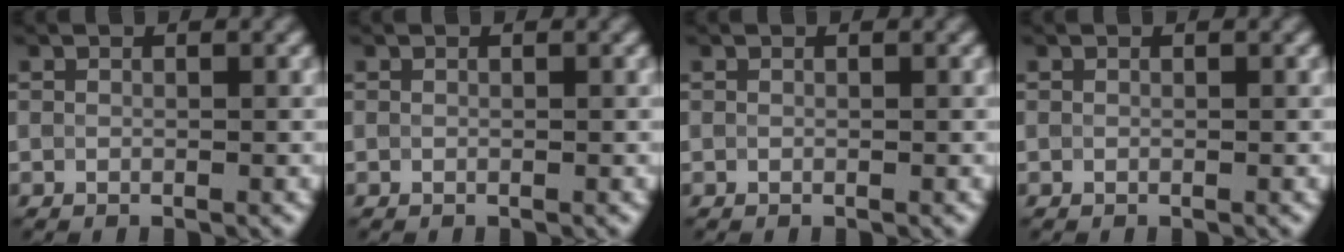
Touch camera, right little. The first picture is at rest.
{"total": 0.0}
{"total": 0.0}
{"total": 0.0}